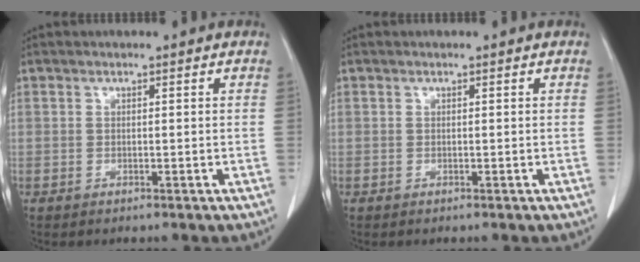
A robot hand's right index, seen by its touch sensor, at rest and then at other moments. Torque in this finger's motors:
{"motor_torque": [-0.02, 0.02, 0.00, 0.00]}